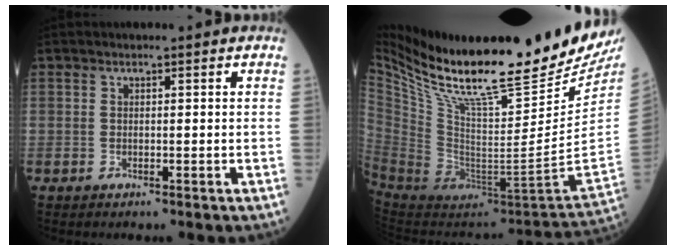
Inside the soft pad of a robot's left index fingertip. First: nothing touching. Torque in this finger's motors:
{"motor_torque": [0.04, -0.85, 0.25, 0.10]}